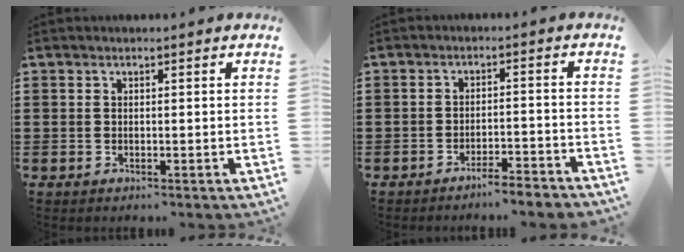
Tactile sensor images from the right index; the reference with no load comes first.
{"total": 3.2, "force": [-3.1, -0.3, 0.9], "torque": [-0.018, -0.002, -0.064]}